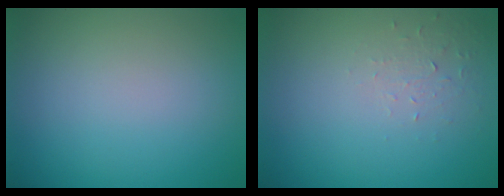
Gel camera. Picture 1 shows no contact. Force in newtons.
{"total": 1.0, "press": 0.4, "slide": 0.9}